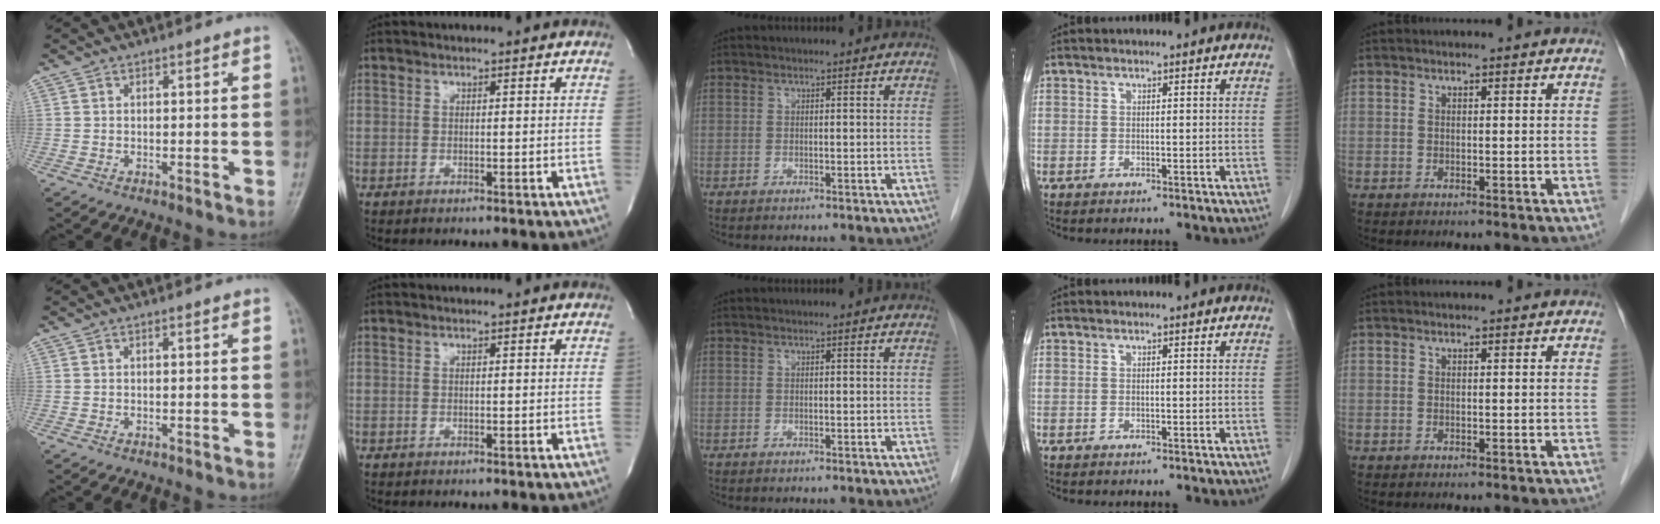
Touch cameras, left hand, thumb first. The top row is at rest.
{}